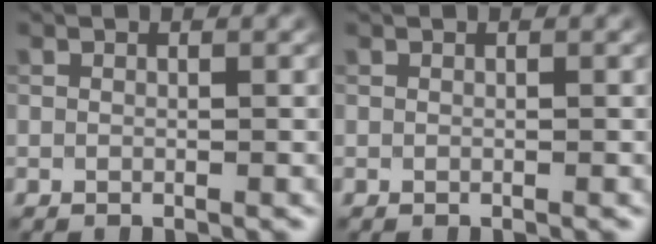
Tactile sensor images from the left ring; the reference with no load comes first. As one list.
[{"total": 0.0}]